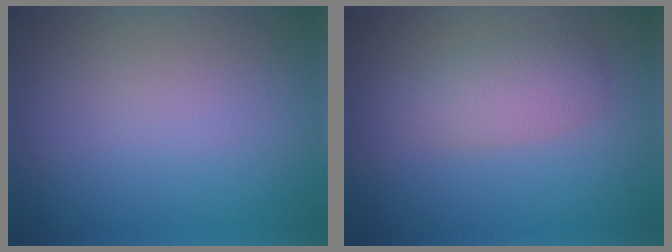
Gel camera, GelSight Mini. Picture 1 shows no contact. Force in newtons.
{"total": 2.6, "press": 2.6, "slide": 0.3}